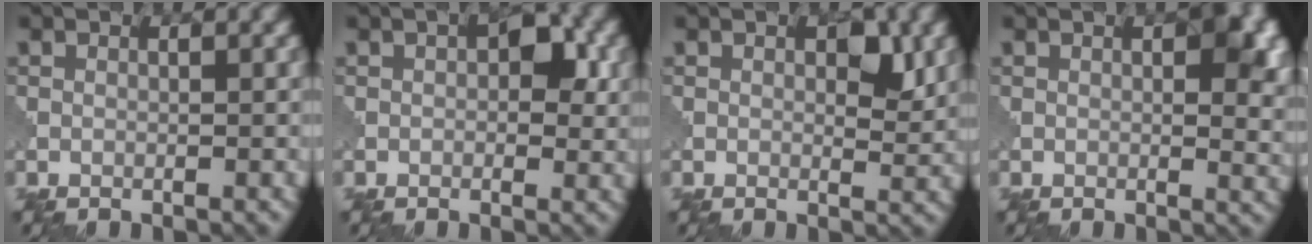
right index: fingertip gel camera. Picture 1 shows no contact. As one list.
[{"total": 3.9, "force": [0.6, 2.2, 3.2], "torque": [-0.039, 0.000, 0.008]}, {"total": 3.0, "force": [1.1, 1.5, 2.4], "torque": [-0.029, -0.006, 0.017]}, {"total": 5.9, "force": [1.3, 2.5, 5.2], "torque": [-0.051, -0.004, 0.019]}]